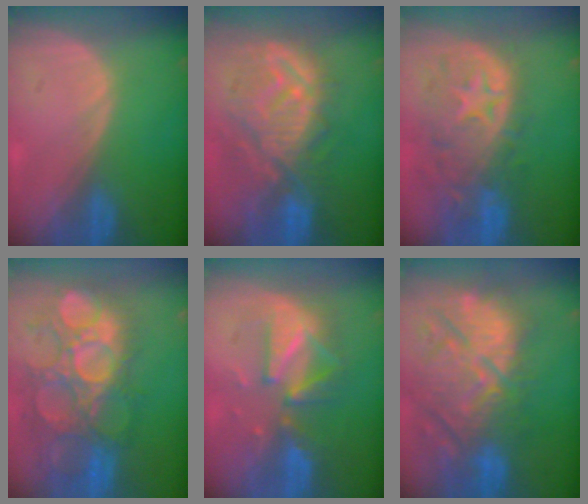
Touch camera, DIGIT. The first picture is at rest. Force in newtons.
{"total": 11.2, "press": 10.4, "slide": 4.3}
{"total": 11.8, "press": 10.1, "slide": 6.1}
{"total": 12.4, "press": 11.6, "slide": 4.3}
{"total": 7.9, "press": 7.9, "slide": 0.6}
{"total": 13.8, "press": 12.6, "slide": 5.6}